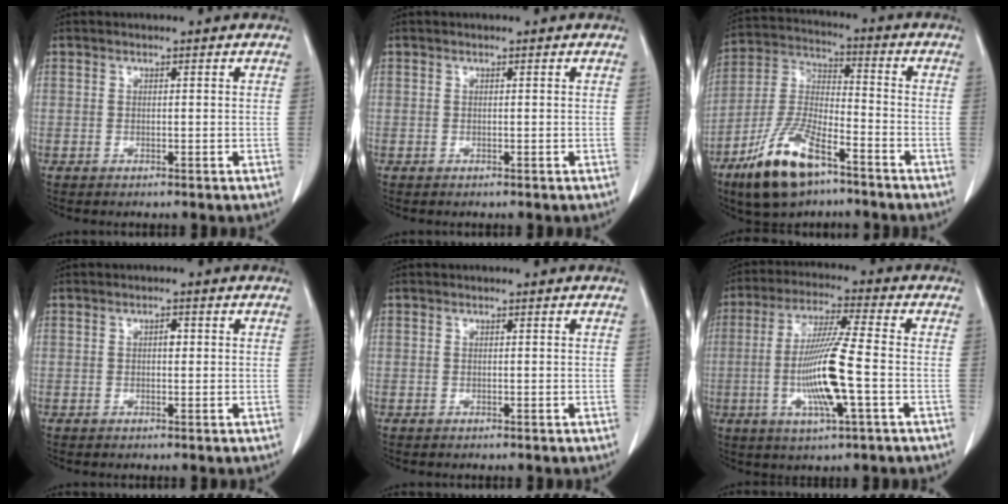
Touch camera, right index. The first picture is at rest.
{"total": 0.0}
{"total": 12.9, "force": [-8.1, 4.0, 9.3], "torque": [-0.196, -0.017, -0.149]}
{"total": 1.1, "force": [0.1, 0.6, 0.9], "torque": [-0.013, 0.003, 0.001]}
{"total": 0.0}
{"total": 11.9, "force": [-2.4, 0.2, 11.7], "torque": [-0.230, -0.009, -0.050]}